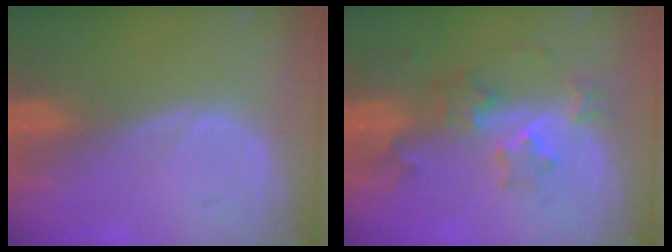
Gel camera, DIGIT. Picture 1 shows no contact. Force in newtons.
{"total": 5.9, "press": 5.3, "slide": 2.7}